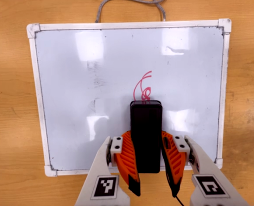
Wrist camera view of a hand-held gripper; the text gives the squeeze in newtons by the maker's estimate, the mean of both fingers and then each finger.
{"total": 9.7, "left": 7.2, "right": 12.2}